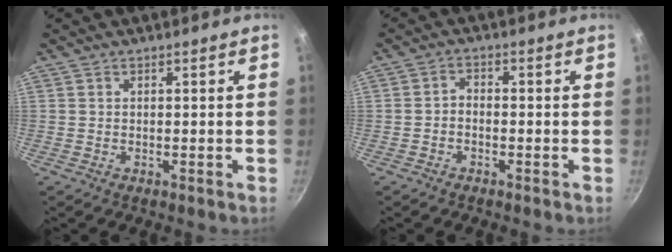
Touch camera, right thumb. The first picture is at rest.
{"total": 2.2, "force": [-1.1, 1.4, 1.3], "torque": [-0.021, 0.019, -0.023]}